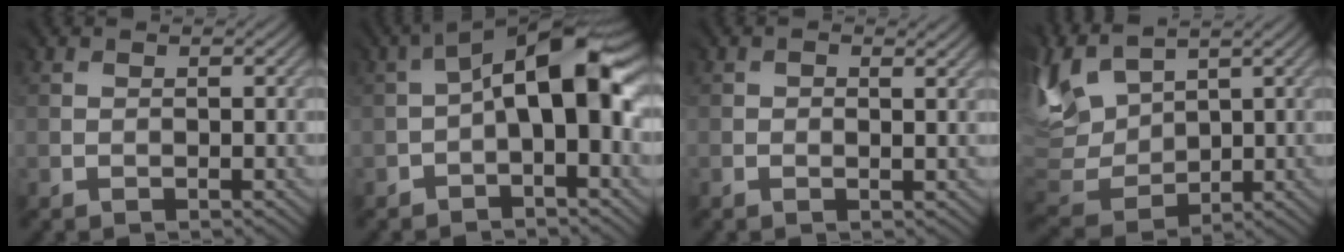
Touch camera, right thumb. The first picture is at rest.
{"total": 10.7, "force": [0.1, 4.9, 9.5], "torque": [-0.152, 0.014, -0.005]}
{"total": 1.6, "force": [0.7, 0.7, 1.3], "torque": [-0.024, -0.002, 0.009]}
{"total": 10.6, "force": [5.7, 6.2, 6.5], "torque": [-0.208, 0.026, 0.102]}